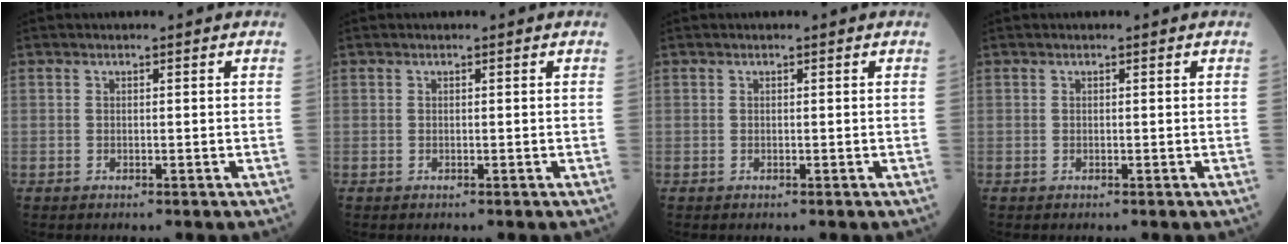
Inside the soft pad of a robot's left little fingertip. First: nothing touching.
{"total": 0.0}
{"total": 0.0}
{"total": 0.0}